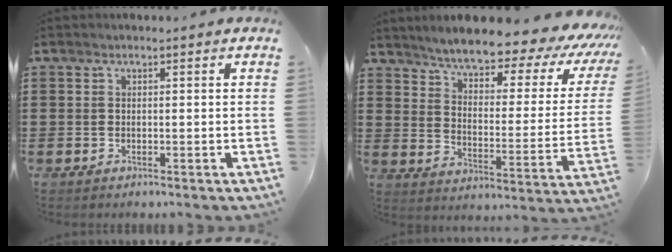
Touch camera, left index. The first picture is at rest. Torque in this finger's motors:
{"motor_torque": [2.14, 0.00, 1.06, 0.21]}